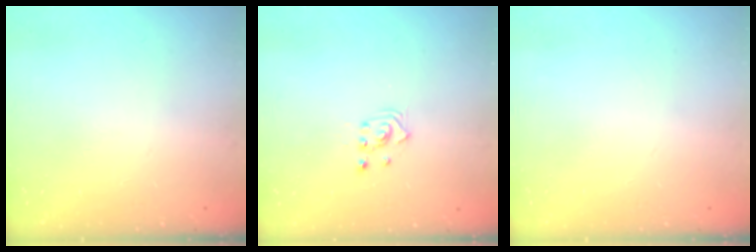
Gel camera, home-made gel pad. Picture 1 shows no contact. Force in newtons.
{"total": 2.5, "press": 2.5, "slide": 0.3}
{"total": 0.0}